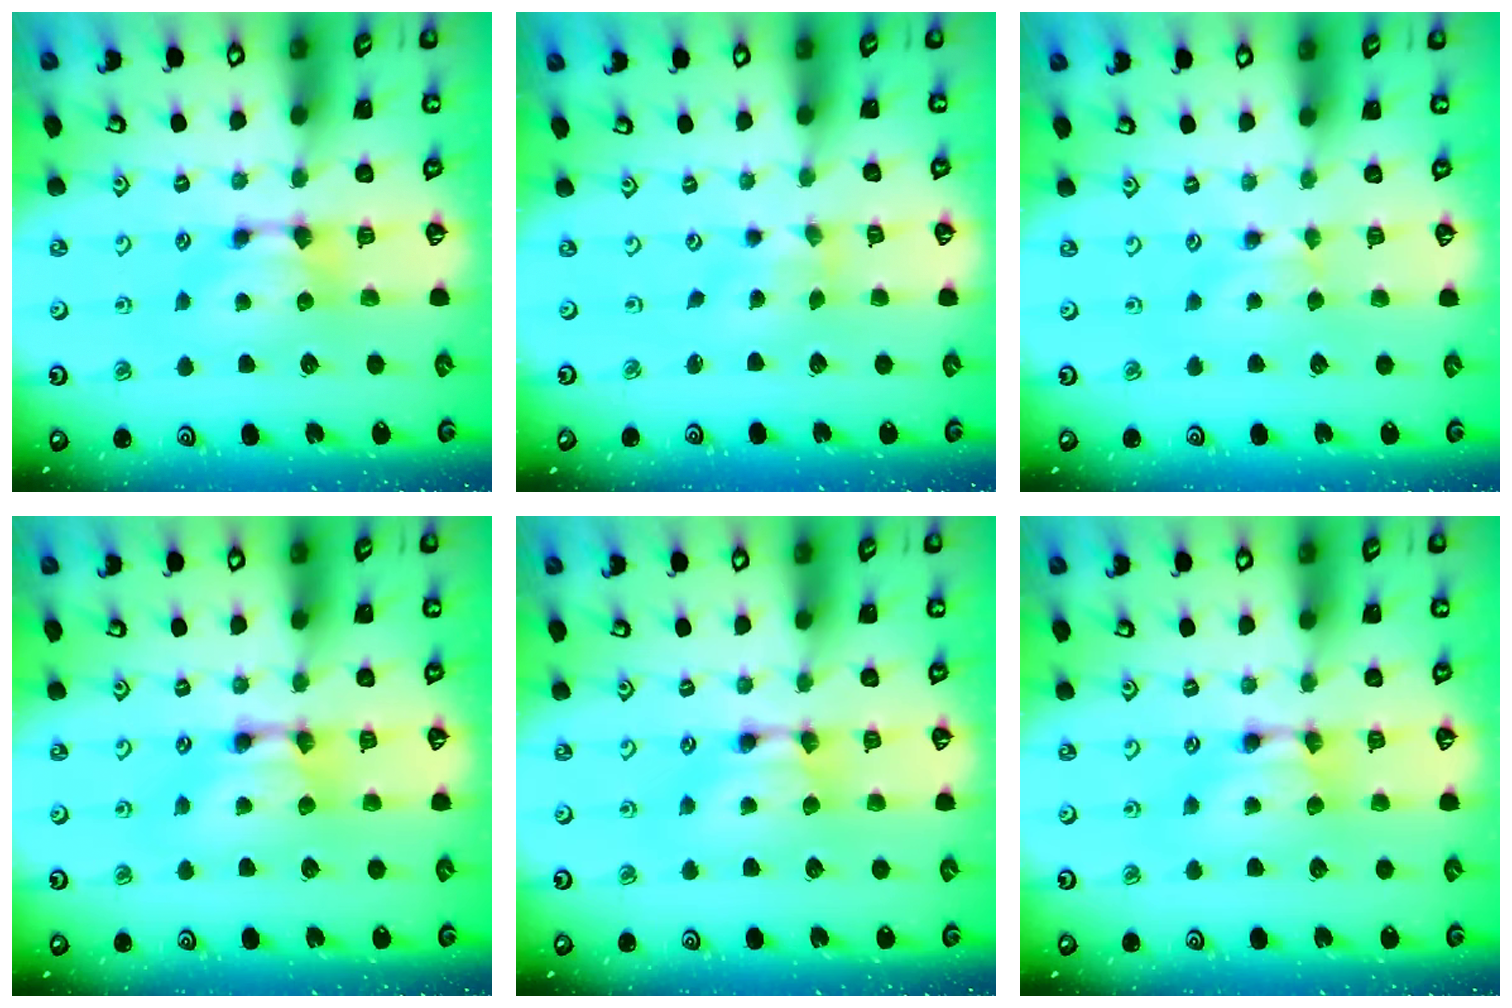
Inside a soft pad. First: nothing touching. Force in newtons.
{"total": 1.4, "press": 1.0, "slide": 0.9}
{"total": 0.9, "press": 0.8, "slide": 0.5}
{"total": 2.0, "press": 2.0, "slide": 0.1}
{"total": 1.6, "press": 1.6, "slide": 0.1}
{"total": 1.8, "press": 1.8, "slide": 0.1}